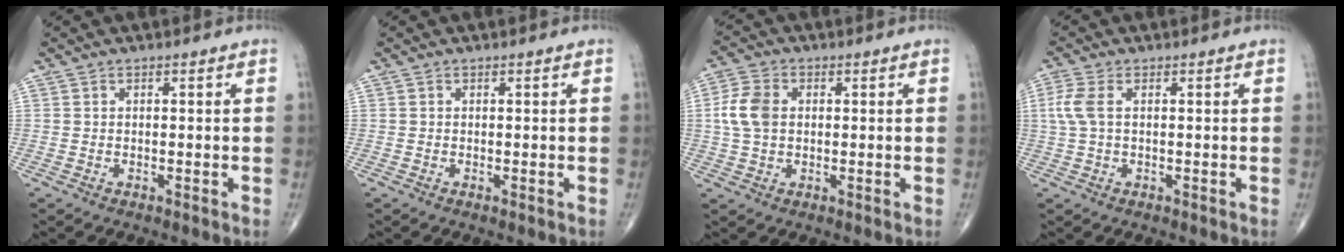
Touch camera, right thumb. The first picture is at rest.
{"total": 0.0}
{"total": 6.7, "force": [0.7, 4.7, 4.7], "torque": [-0.099, 0.009, 0.010]}
{"total": 4.2, "force": [0.7, 2.0, 3.5], "torque": [-0.108, 0.013, 0.014]}